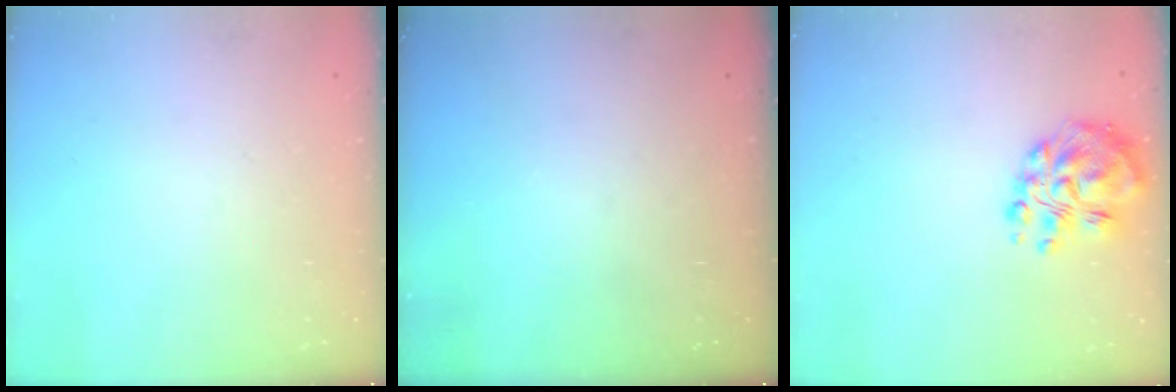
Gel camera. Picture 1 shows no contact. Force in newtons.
{"total": 0.0}
{"total": 11.0, "press": 10.7, "slide": 2.4}